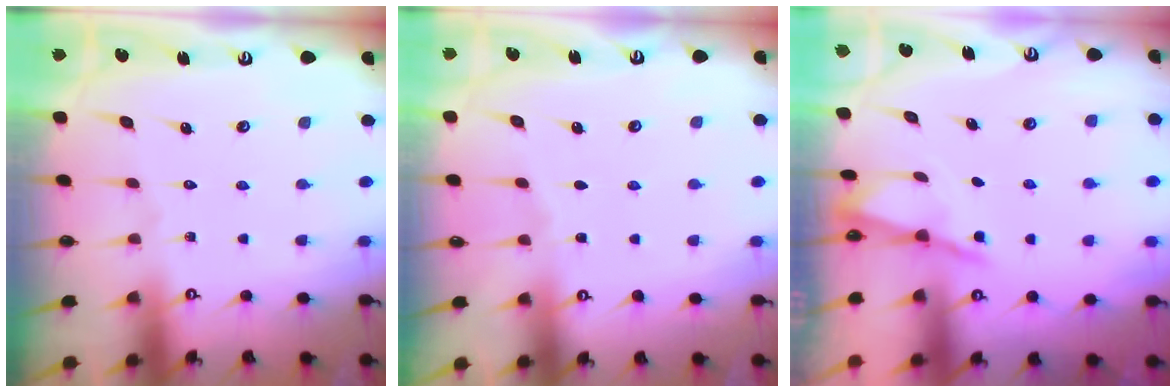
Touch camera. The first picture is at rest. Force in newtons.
{"total": 1.7, "press": 1.6, "slide": 0.3}
{"total": 1.1, "press": 1.1, "slide": 0.1}